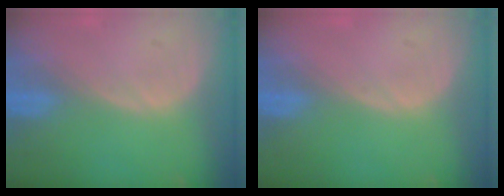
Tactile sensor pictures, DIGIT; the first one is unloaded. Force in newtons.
{"total": 0.0}